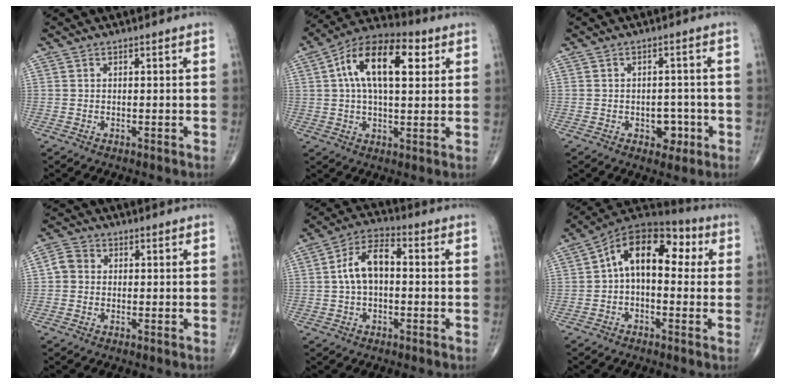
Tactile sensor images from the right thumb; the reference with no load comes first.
{"total": 15.9, "force": [4.5, 7.7, 13.2], "torque": [-0.212, 0.021, 0.067]}
{"total": 4.1, "force": [-1.5, 2.9, 2.4], "torque": [-0.001, 0.008, -0.018]}
{"total": 3.4, "force": [-0.1, 3.1, 1.6], "torque": [-0.022, 0.010, -0.009]}
{"total": 9.2, "force": [0.4, 5.1, 7.7], "torque": [-0.145, 0.029, -0.002]}
{"total": 14.1, "force": [1.9, 8.4, 11.2], "torque": [-0.139, 0.050, 0.016]}